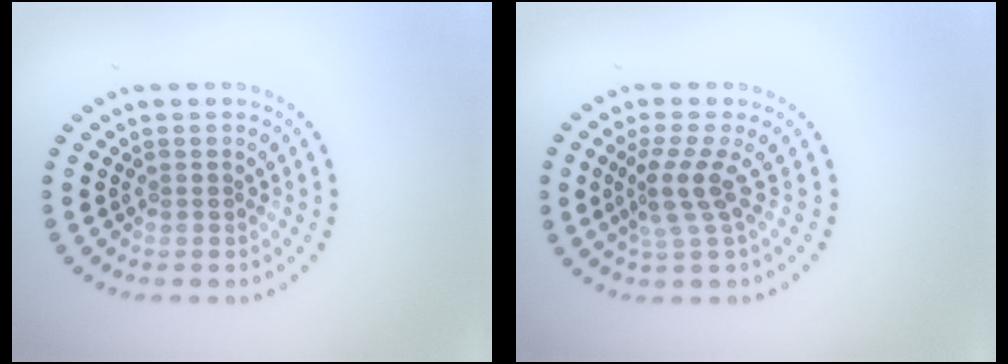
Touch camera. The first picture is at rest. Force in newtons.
{"total": 3.0, "press": 1.9, "slide": 2.3}